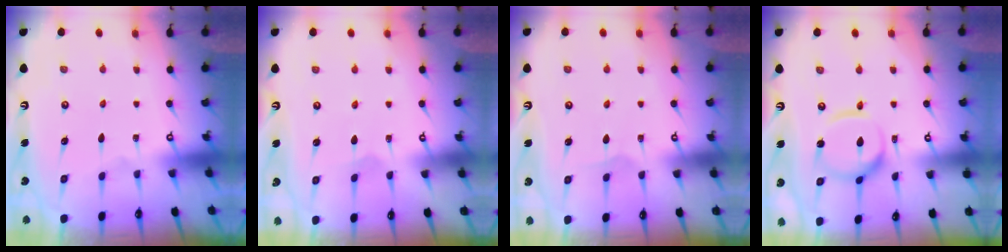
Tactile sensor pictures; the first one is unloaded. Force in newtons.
{"total": 2.6, "press": 2.6, "slide": 0.2}
{"total": 3.5, "press": 3.5, "slide": 0.4}
{"total": 11.7, "press": 11.6, "slide": 1.2}